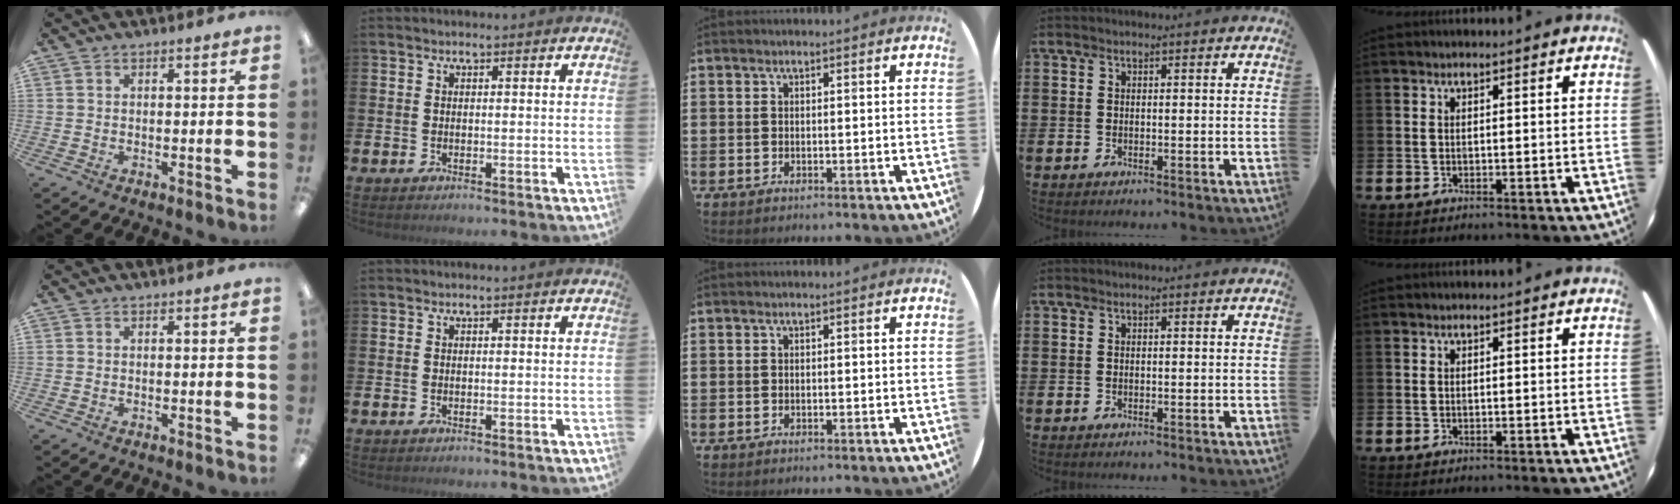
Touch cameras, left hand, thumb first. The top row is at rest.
{}